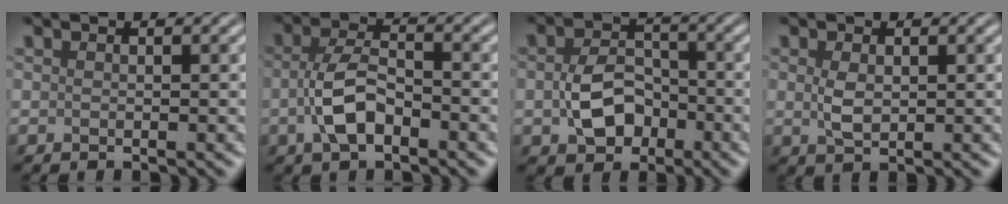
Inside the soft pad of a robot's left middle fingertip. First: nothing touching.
{"total": 4.6, "force": [-1.4, 2.3, 3.7], "torque": [-0.080, 0.002, -0.032]}
{"total": 5.0, "force": [-1.2, 3.6, 3.2], "torque": [-0.062, -0.005, -0.021]}
{"total": 2.2, "force": [0.3, 1.3, 1.7], "torque": [-0.041, -0.002, 0.008]}